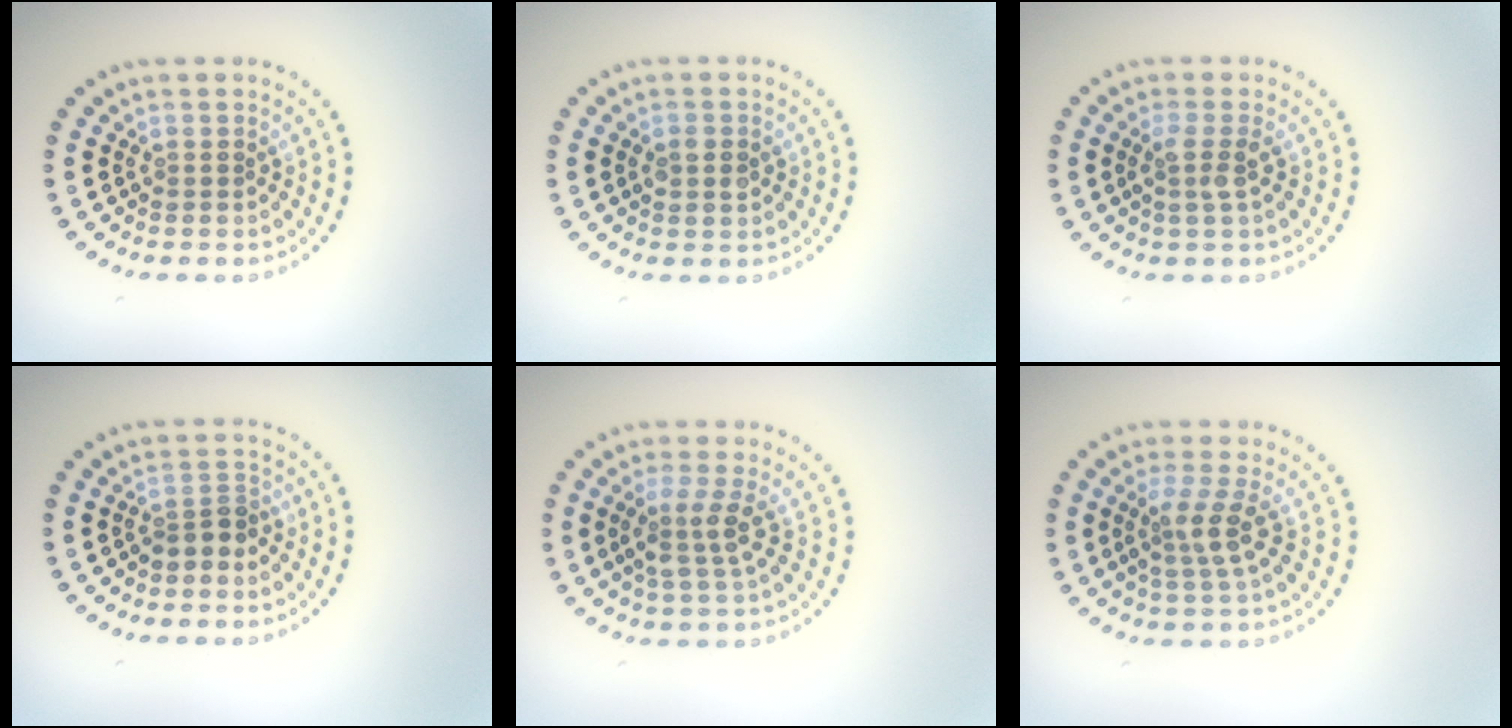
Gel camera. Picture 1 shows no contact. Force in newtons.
{"total": 1.4, "press": 1.4, "slide": 0.2}
{"total": 1.8, "press": 1.2, "slide": 1.3}
{"total": 1.9, "press": 1.5, "slide": 1.1}
{"total": 2.7, "press": 2.2, "slide": 1.6}
{"total": 2.7, "press": 2.2, "slide": 1.7}